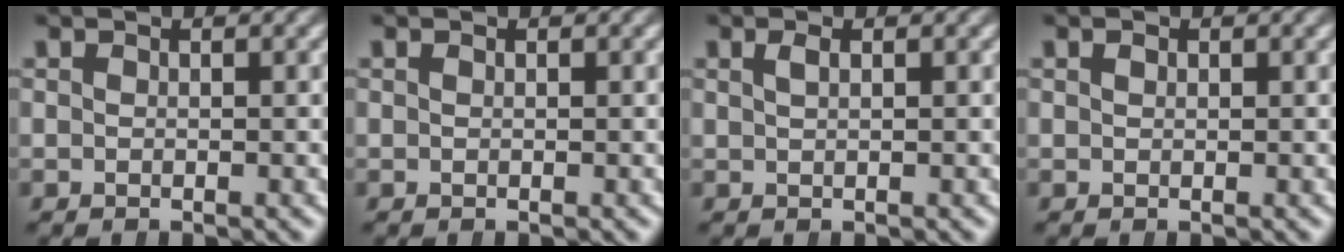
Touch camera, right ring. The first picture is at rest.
{"total": 0.0}
{"total": 0.9, "force": [0.5, 0.0, 0.8], "torque": [-0.010, 0.008, 0.009]}
{"total": 0.6, "force": [0.3, 0.4, 0.4], "torque": [0.001, 0.003, 0.006]}